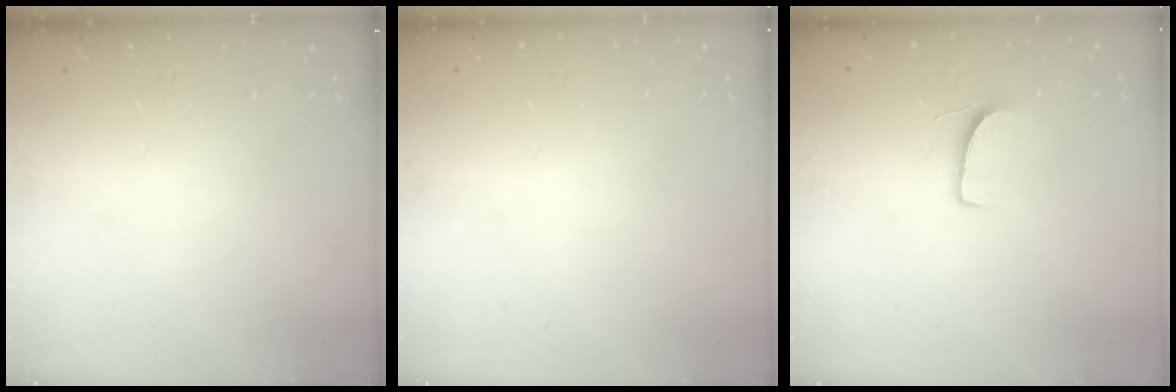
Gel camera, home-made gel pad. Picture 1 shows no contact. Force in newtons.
{"total": 0.0}
{"total": 7.1, "press": 7.1, "slide": 0.5}